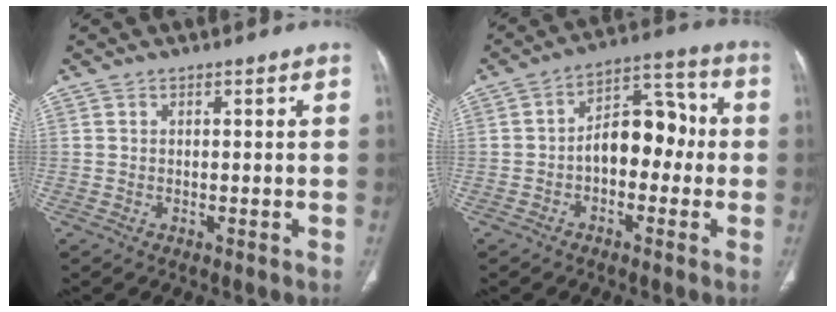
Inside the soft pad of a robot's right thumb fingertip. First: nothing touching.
{"total": 10.5, "force": [-1.3, 6.7, 8.0], "torque": [-0.086, 0.042, -0.033]}